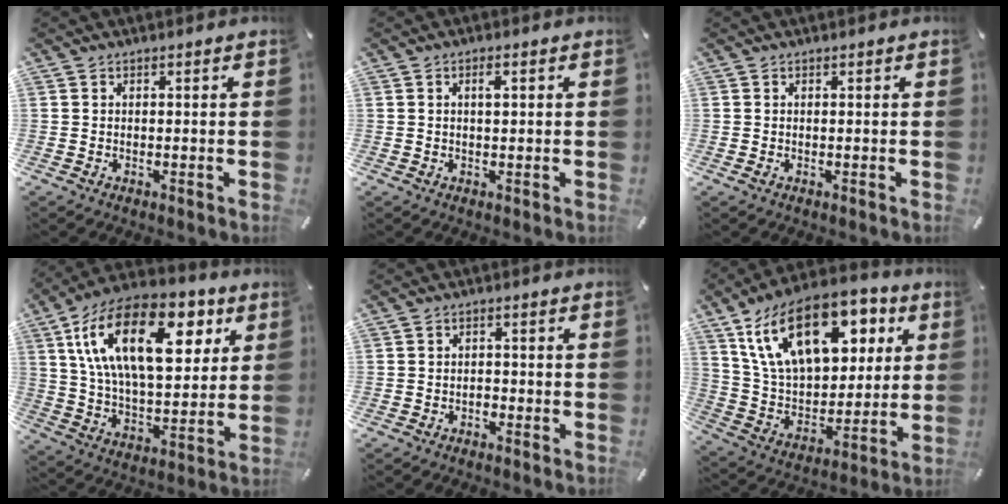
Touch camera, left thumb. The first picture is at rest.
{"total": 1.8, "force": [0.4, 0.6, 1.6], "torque": [-0.024, 0.001, 0.004]}
{"total": 0.0}
{"total": 24.7, "force": [10.3, 13.2, 18.1], "torque": [-0.346, -0.031, 0.164]}
{"total": 1.5, "force": [-0.9, 1.1, 0.5], "torque": [-0.012, 0.007, -0.021]}
{"total": 23.5, "force": [11.4, 13.9, 15.1], "torque": [-0.306, -0.048, 0.193]}